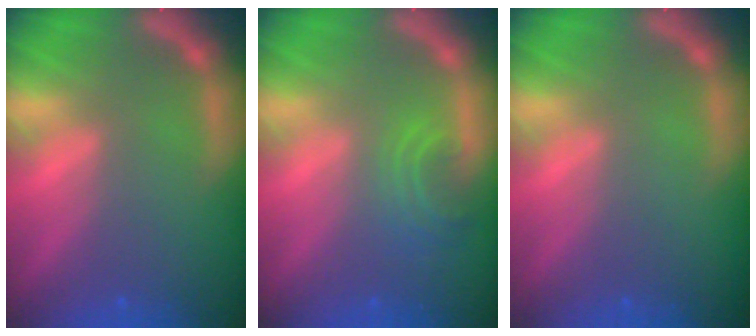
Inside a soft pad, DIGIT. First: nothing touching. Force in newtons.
{"total": 2.9}
{"total": 0.0}